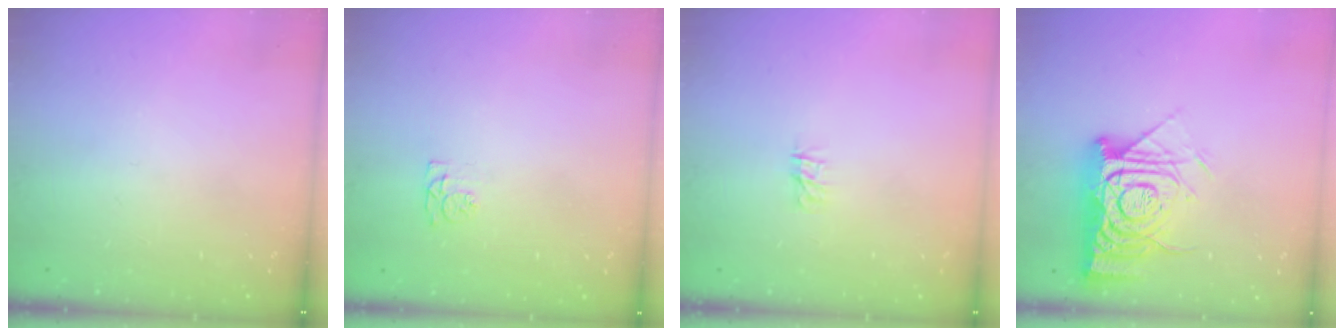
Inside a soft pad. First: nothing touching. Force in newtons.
{"total": 4.9, "press": 4.9, "slide": 0.6}
{"total": 0.0}
{"total": 14.6, "press": 14.5, "slide": 1.5}